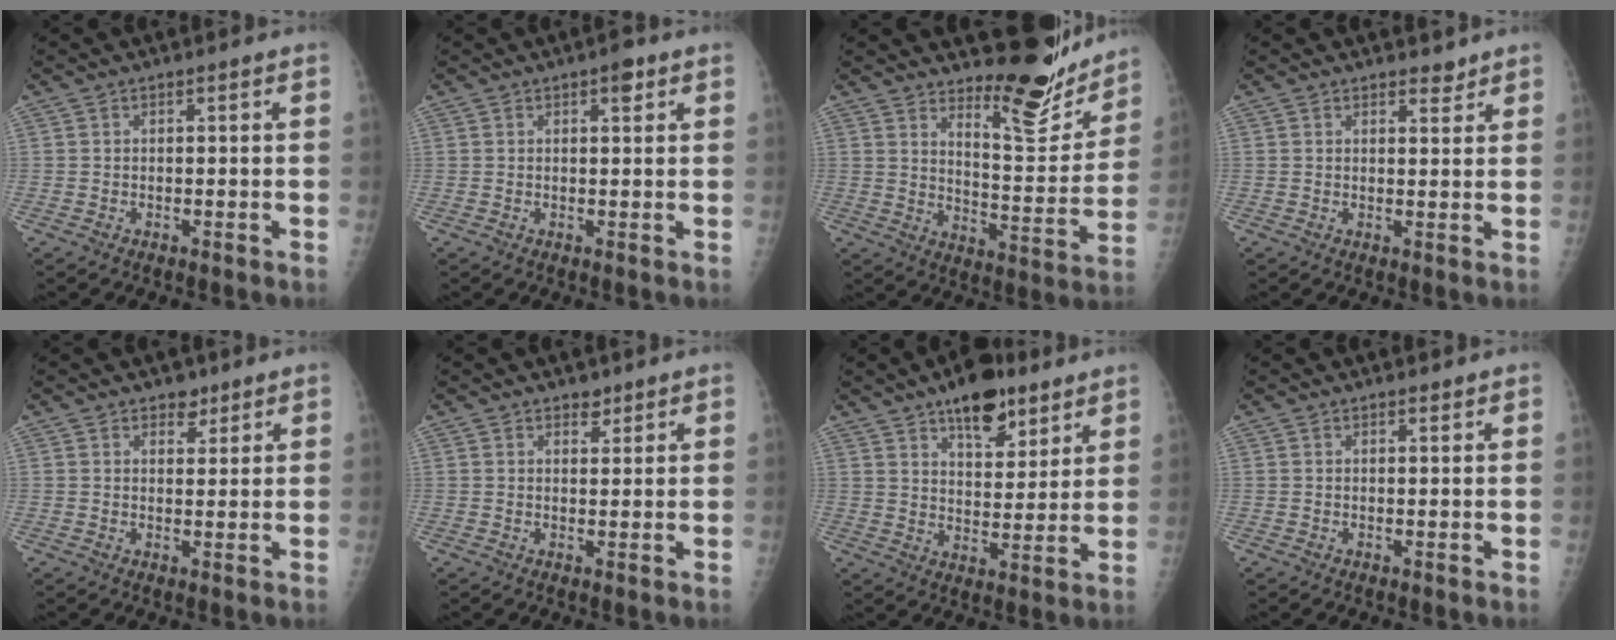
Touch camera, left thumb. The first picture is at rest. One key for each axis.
{"total": 2.4, "fx": 1.3, "fy": 0.9, "fz": 1.8, "tx": -0.016, "ty": -0.003, "tz": 0.015}
{"total": 14.1, "fx": 12.2, "fy": 3.6, "fz": 6.2, "tx": -0.052, "ty": -0.115, "tz": 0.183}
{"total": 2.3, "fx": 2.0, "fy": 1.0, "fz": 0.7, "tx": 0.006, "ty": -0.014, "tz": 0.025}
{"total": 3.3, "fx": 2.3, "fy": 2.0, "fz": 1.2, "tx": 0.003, "ty": -0.014, "tz": 0.035}
{"total": 2.4, "fx": 1.8, "fy": 1.3, "fz": 0.8, "tx": 0.004, "ty": -0.011, "tz": 0.024}
{"total": 13.0, "fx": 8.5, "fy": 6.0, "fz": 7.8, "tx": -0.076, "ty": -0.045, "tz": 0.129}
{"total": 0.9, "fx": 0.8, "fy": 0.3, "fz": 0.4, "tx": -0.004, "ty": -0.005, "tz": 0.011}